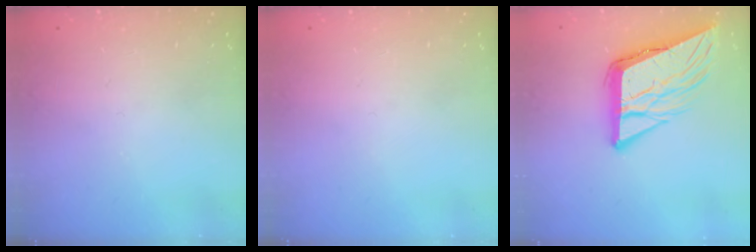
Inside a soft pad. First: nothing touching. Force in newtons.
{"total": 0.0}
{"total": 11.0, "press": 10.7, "slide": 2.3}